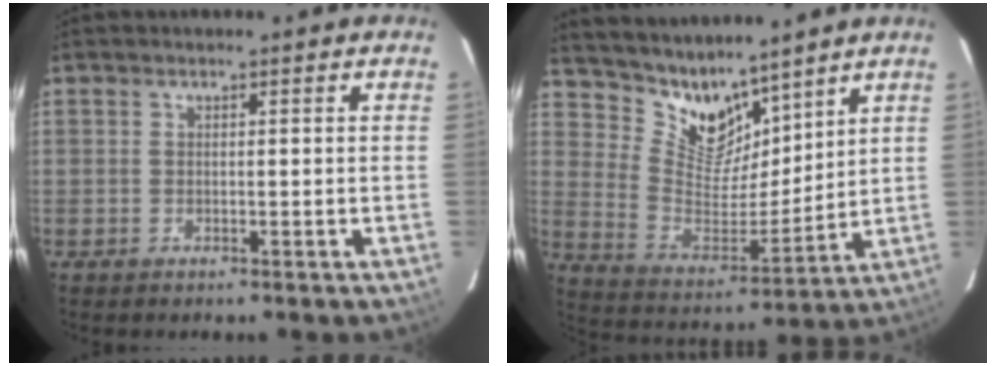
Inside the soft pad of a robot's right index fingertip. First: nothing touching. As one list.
[{"total": 12.5, "force": [10.6, 5.4, 3.9], "torque": [-0.080, -0.006, 0.209]}]